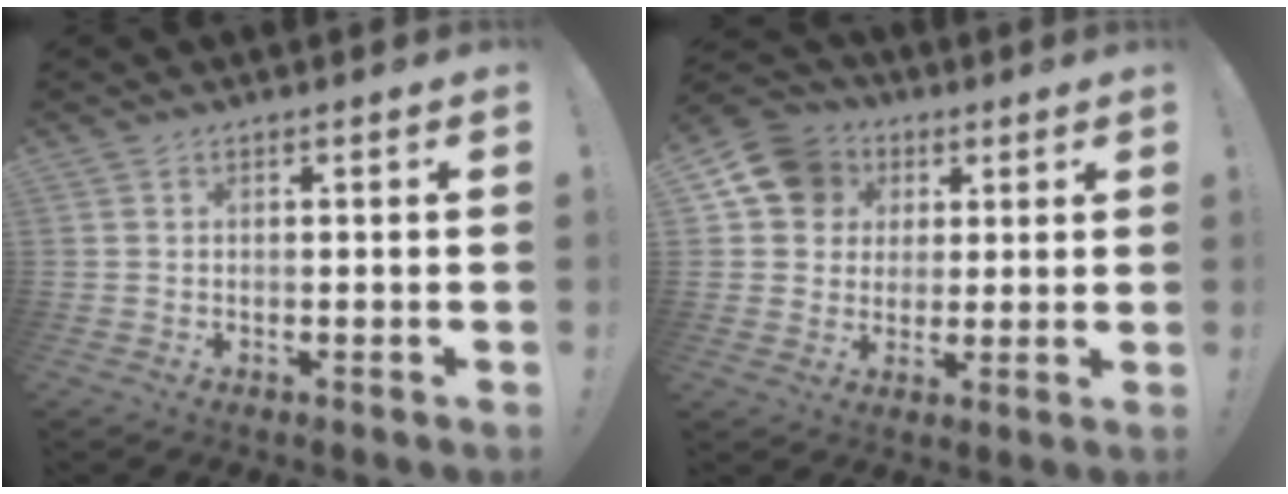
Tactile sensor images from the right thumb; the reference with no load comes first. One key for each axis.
{"total": 12.8, "fx": 4.7, "fy": 10.9, "fz": 4.7, "tx": -0.069, "ty": -0.013, "tz": 0.097}